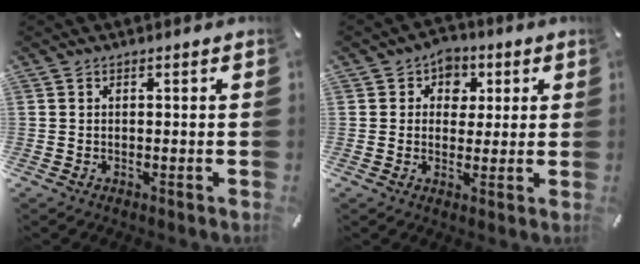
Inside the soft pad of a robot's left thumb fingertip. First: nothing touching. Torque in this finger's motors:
{"motor_torque": [0.68, 0.71, 0.33, -0.40, 0.06]}